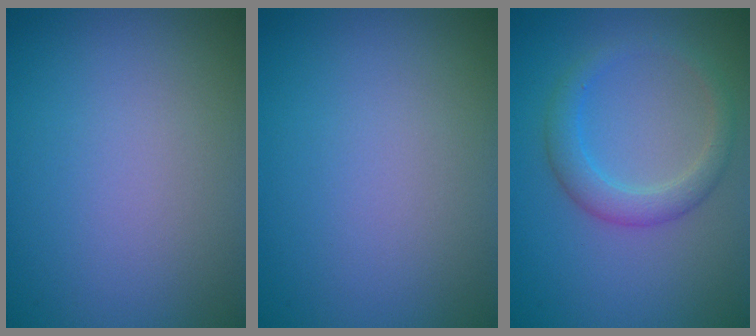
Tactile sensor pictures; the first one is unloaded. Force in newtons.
{"total": 0.0}
{"total": 2.8, "press": 2.8, "slide": 0.2}